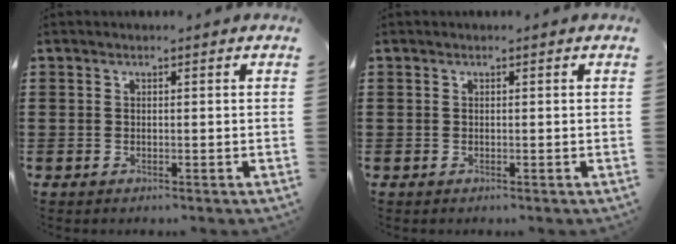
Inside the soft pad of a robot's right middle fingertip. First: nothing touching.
{"total": 0.0}